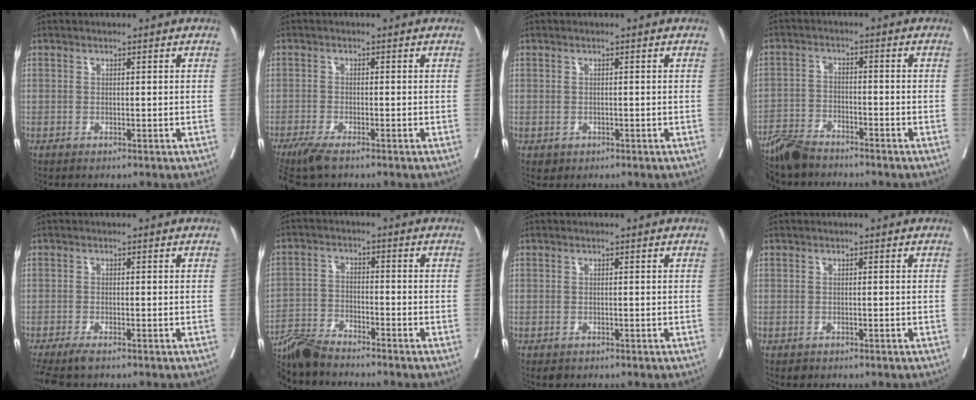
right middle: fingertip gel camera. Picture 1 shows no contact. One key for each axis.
{"total": 5.2, "fx": -4.0, "fy": 0.9, "fz": 3.2, "tx": -0.059, "ty": -0.013, "tz": -0.070}
{"total": 1.0, "fx": -0.4, "fy": 0.8, "fz": 0.2, "tx": -0.004, "ty": 0.002, "tz": -0.001}
{"total": 7.7, "fx": -7.0, "fy": 1.9, "fz": 2.5, "tx": -0.043, "ty": -0.022, "tz": -0.128}
{"total": 4.1, "fx": -3.3, "fy": 0.6, "fz": 2.4, "tx": -0.041, "ty": -0.012, "tz": -0.056}
{"total": 7.1, "fx": -6.8, "fy": 0.7, "fz": 2.2, "tx": -0.038, "ty": -0.018, "tz": -0.129}
{"total": 0.8, "fx": -0.6, "fy": 0.5, "fz": 0.3, "tx": -0.006, "ty": -0.001, "tz": -0.005}
{"total": 0.6, "fx": -0.4, "fy": 0.4, "fz": 0.1, "tx": -0.005, "ty": 0.001, "tz": -0.005}